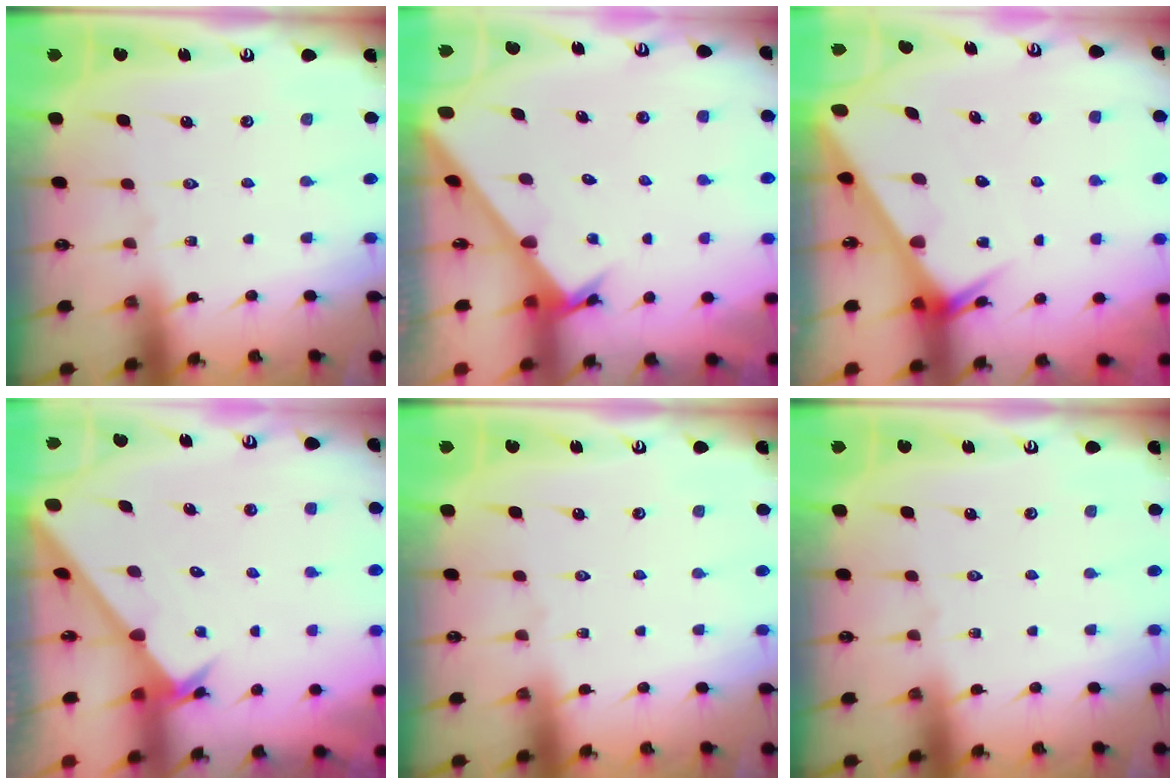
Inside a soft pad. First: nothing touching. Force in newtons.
{"total": 2.5, "press": 2.5, "slide": 0.3}
{"total": 4.4, "press": 4.4, "slide": 0.4}
{"total": 2.5, "press": 2.5, "slide": 0.2}
{"total": 0.0}
{"total": 0.0}